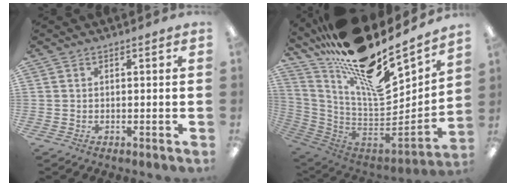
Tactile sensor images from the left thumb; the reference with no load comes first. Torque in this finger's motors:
{"motor_torque": [2.31, -0.93, 2.55, -0.27, 0.73]}